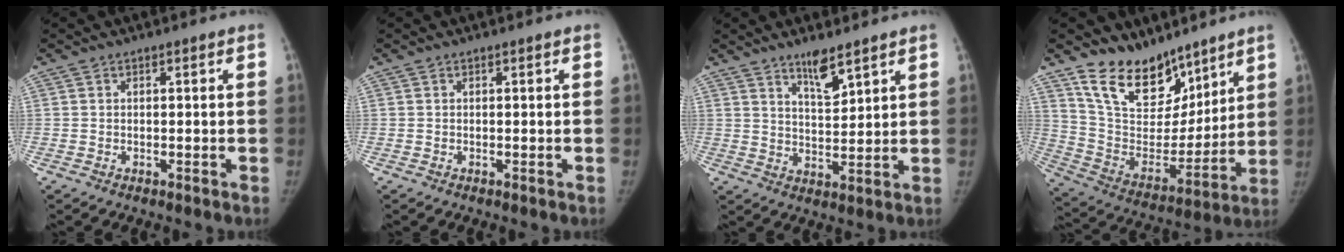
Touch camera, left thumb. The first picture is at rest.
{"total": 0.0}
{"total": 6.3, "force": [4.7, 1.7, 3.9], "torque": [-0.055, -0.037, 0.083]}
{"total": 18.3, "force": [14.0, 9.7, 6.8], "torque": [-0.064, -0.087, 0.255]}